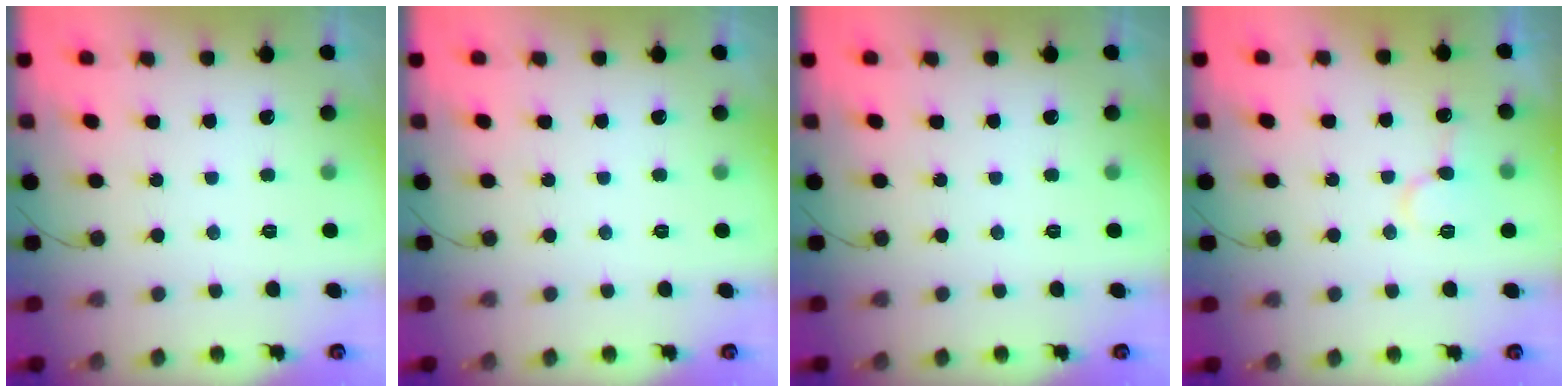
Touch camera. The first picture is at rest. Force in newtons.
{"total": 0.0}
{"total": 0.0}
{"total": 9.1, "press": 9.1, "slide": 1.2}